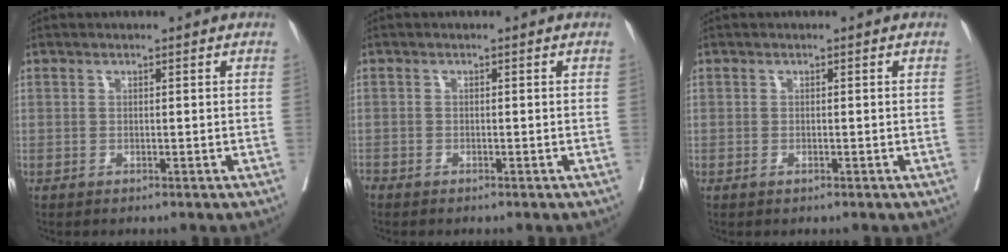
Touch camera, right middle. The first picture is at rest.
{"total": 0.9, "force": [-0.8, 0.4, 0.0], "torque": [0.001, 0.000, -0.016]}
{"total": 0.5, "force": [-0.3, 0.2, 0.4], "torque": [-0.006, 0.000, -0.004]}